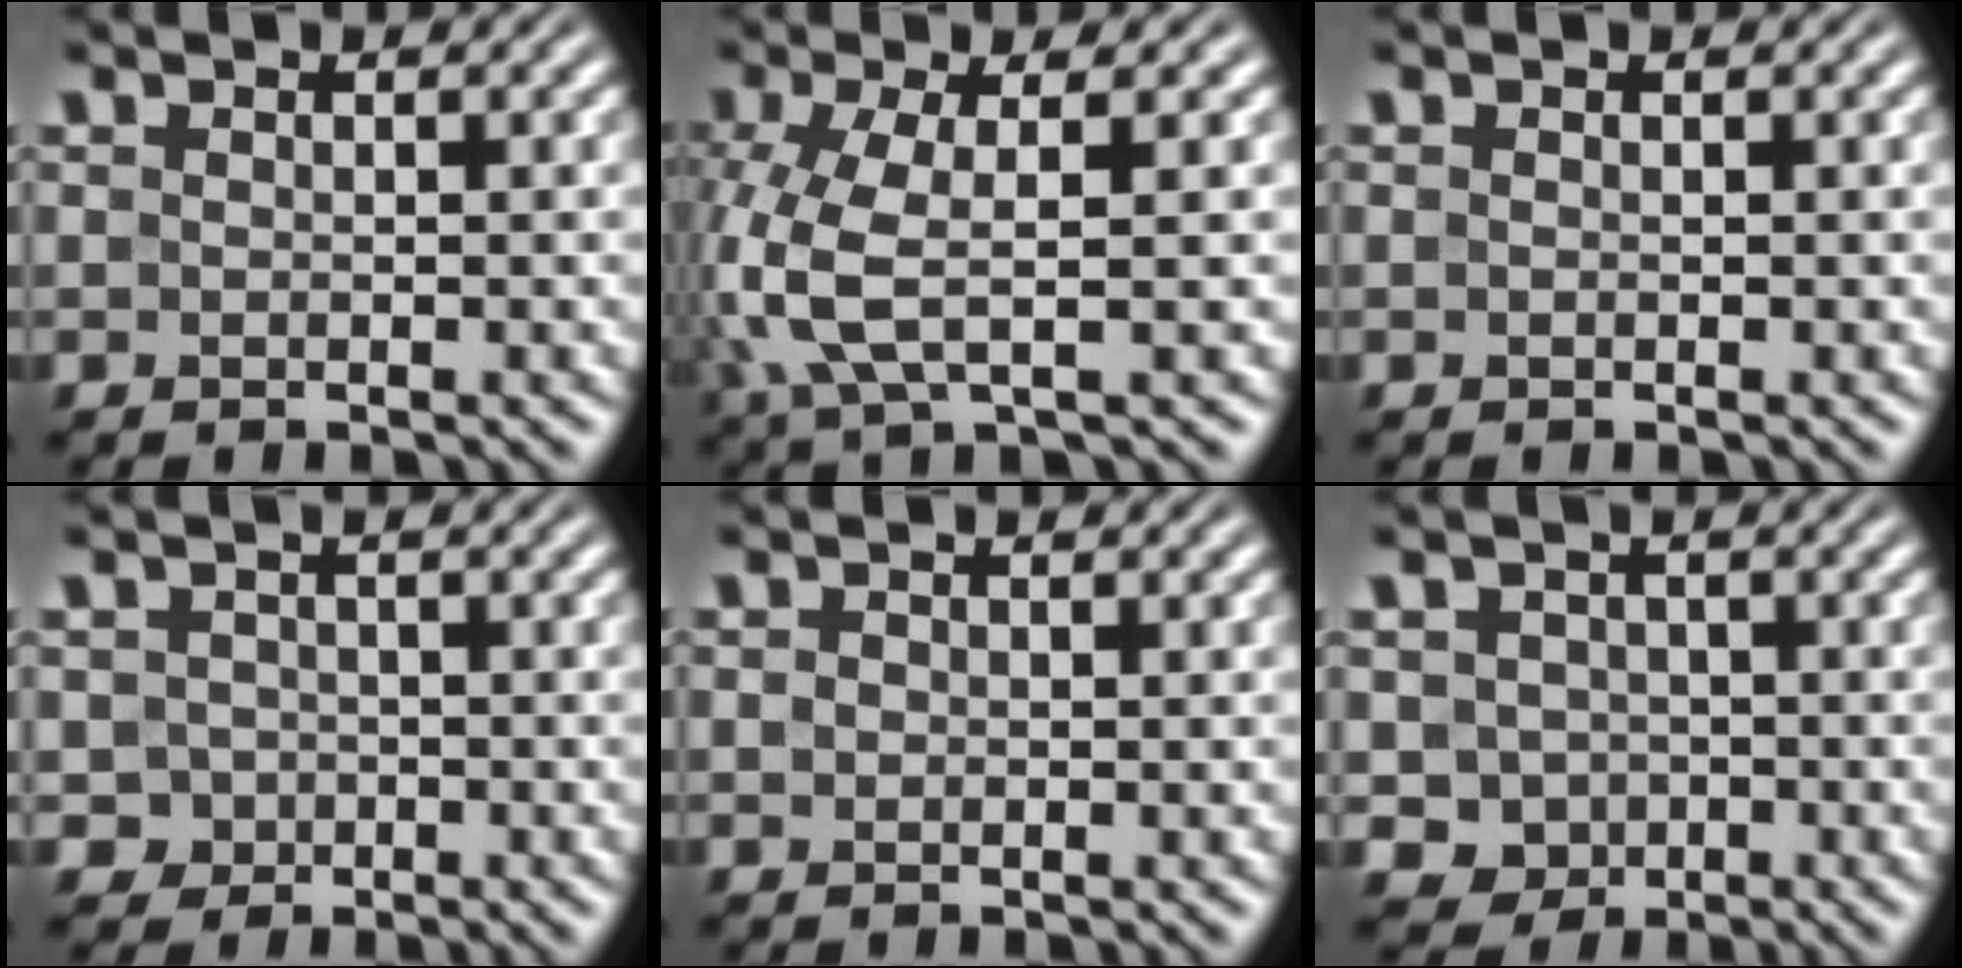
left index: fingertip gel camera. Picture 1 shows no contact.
{"total": 5.5, "force": [-0.2, 1.8, 5.2], "torque": [-0.133, -0.004, -0.003]}
{"total": 0.0}
{"total": 1.7, "force": [-0.4, 1.6, 0.2], "torque": [0.005, -0.002, -0.009]}
{"total": 0.5, "force": [0.1, 0.5, 0.3], "torque": [-0.004, -0.002, 0.001]}
{"total": 2.9, "force": [-0.6, 2.7, 0.7], "torque": [-0.012, -0.005, -0.013]}